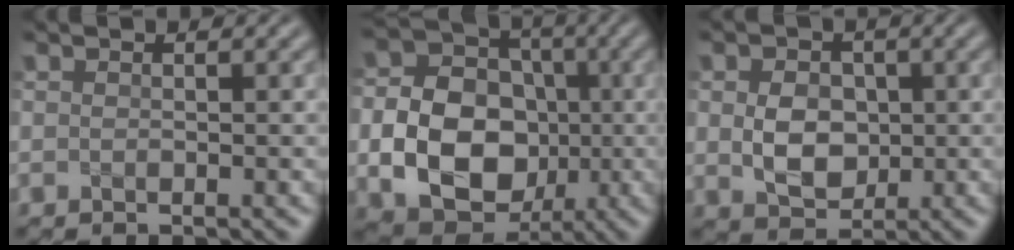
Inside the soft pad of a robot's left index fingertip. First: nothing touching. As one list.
[{"total": 9.9, "force": [-1.7, 7.8, 5.8], "torque": [-0.096, -0.006, -0.040]}, {"total": 4.1, "force": [0.1, 3.2, 2.6], "torque": [-0.053, -0.006, 0.001]}]